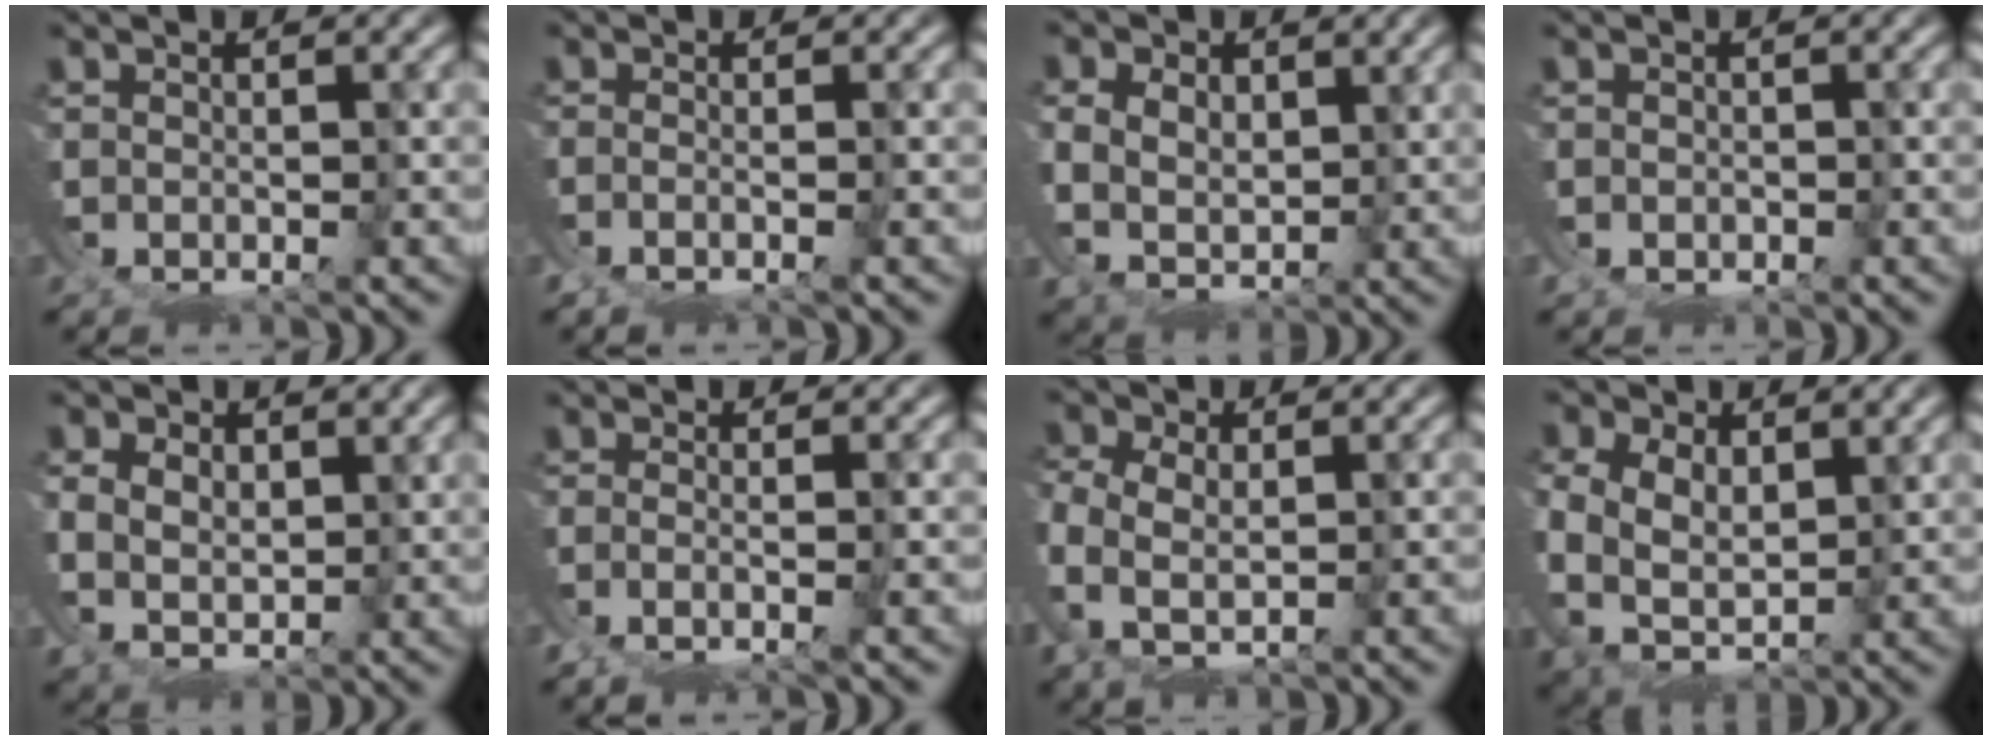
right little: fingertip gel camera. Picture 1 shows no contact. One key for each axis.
{"total": 1.9, "fx": -1.0, "fy": 0.1, "fz": 1.7, "tx": -0.037, "ty": -0.014, "tz": -0.008}
{"total": 6.0, "fx": 1.9, "fy": 5.3, "fz": 2.2, "tx": -0.082, "ty": -0.018, "tz": 0.032}
{"total": 0.6, "fx": 0.3, "fy": 0.0, "fz": -0.4, "tx": 0.001, "ty": -0.005, "tz": 0.008}
{"total": 5.0, "fx": 2.4, "fy": 4.1, "fz": 1.8, "tx": -0.061, "ty": -0.007, "tz": 0.037}
{"total": 2.0, "fx": -0.7, "fy": -0.5, "fz": 1.8, "tx": -0.041, "ty": -0.014, "tz": -0.003}
{"total": 4.0, "fx": 0.8, "fy": 3.2, "fz": 2.2, "tx": -0.085, "ty": -0.016, "tz": 0.018}
{"total": 6.5, "fx": 1.4, "fy": 5.7, "fz": 2.8, "tx": -0.107, "ty": -0.021, "tz": 0.024}